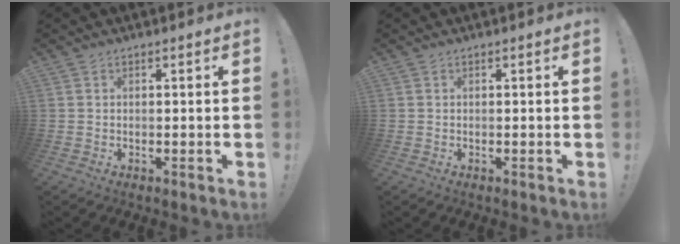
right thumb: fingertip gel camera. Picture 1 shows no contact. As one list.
[{"total": 0.0}]